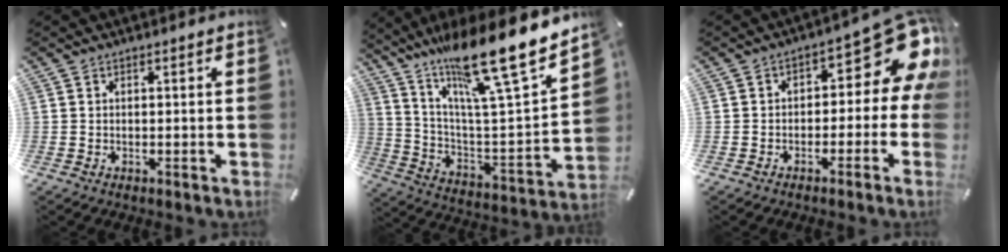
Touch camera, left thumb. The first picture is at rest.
{"total": 20.9, "force": [18.1, 1.2, 10.5], "torque": [-0.187, -0.156, 0.293]}
{"total": 11.8, "force": [3.9, 6.3, 9.2], "torque": [-0.100, -0.039, 0.062]}